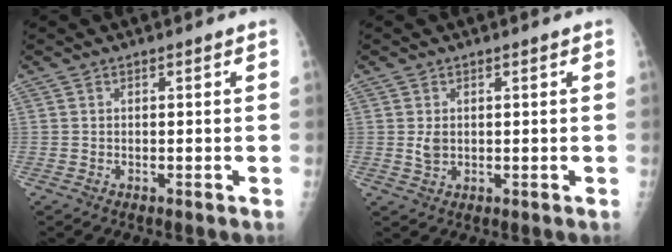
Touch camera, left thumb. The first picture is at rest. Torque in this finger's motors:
{"motor_torque": [0.49, 0.56, 0.36, -0.23, 0.00]}